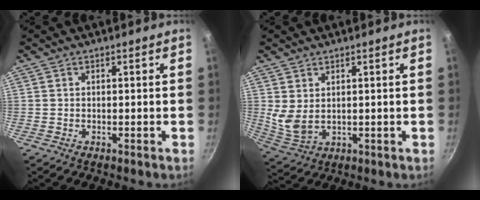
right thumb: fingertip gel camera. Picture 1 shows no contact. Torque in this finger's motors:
{"motor_torque": [0.02, 1.50, 0.12, -0.01, 0.04]}